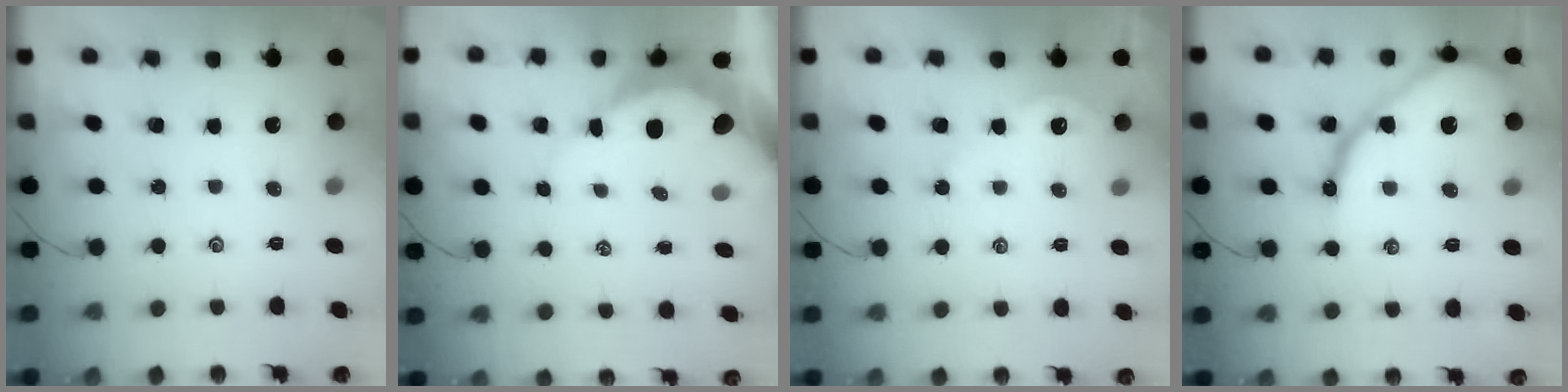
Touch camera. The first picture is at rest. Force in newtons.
{"total": 9.7, "press": 9.6, "slide": 1.1}
{"total": 1.7, "press": 1.7, "slide": 0.3}
{"total": 13.2, "press": 13.1, "slide": 1.2}